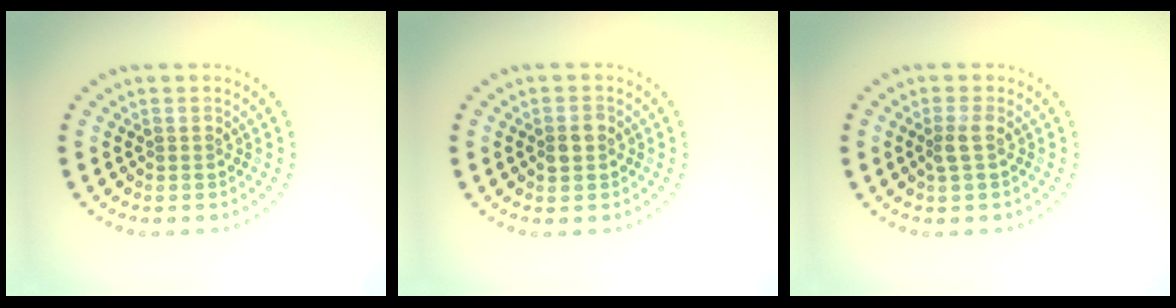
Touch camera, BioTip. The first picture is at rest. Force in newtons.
{"total": 2.1, "press": 2.1, "slide": 0.1}
{"total": 1.3, "press": 1.0, "slide": 0.7}